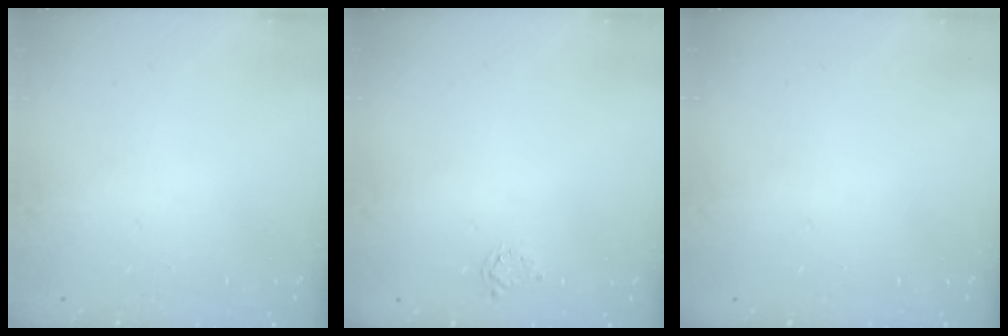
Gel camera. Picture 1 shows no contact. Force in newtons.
{"total": 2.5, "press": 2.5, "slide": 0.4}
{"total": 0.0}